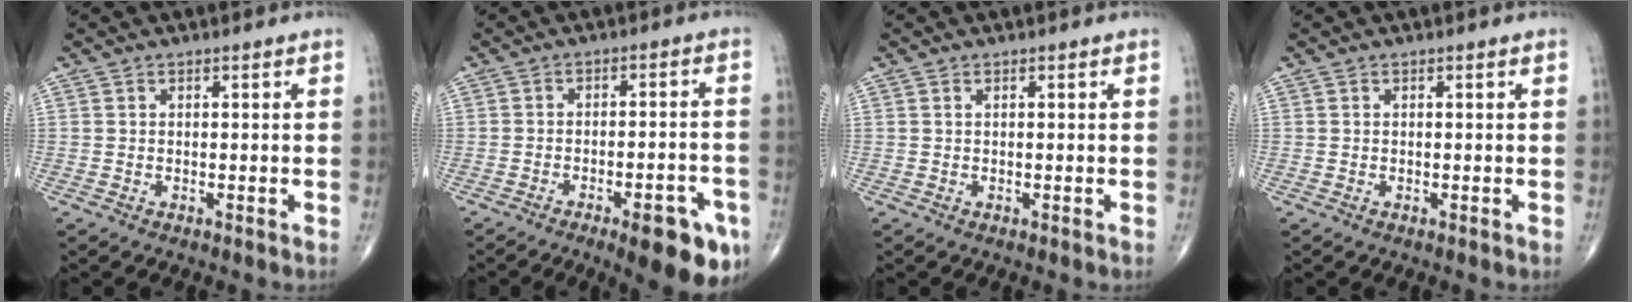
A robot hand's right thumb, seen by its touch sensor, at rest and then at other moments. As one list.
[{"total": 11.9, "force": [-6.3, 3.6, 9.5], "torque": [-0.099, 0.025, -0.079]}, {"total": 0.0}, {"total": 0.0}]